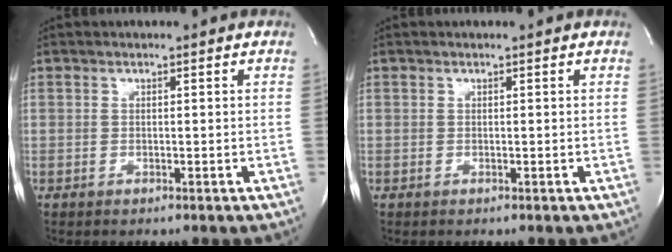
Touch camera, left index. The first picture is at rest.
{"total": 0.0}